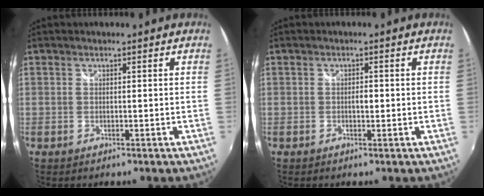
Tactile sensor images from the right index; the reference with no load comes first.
{"total": 1.2, "force": [-0.1, 0.6, 1.0], "torque": [-0.018, 0.002, -0.003]}